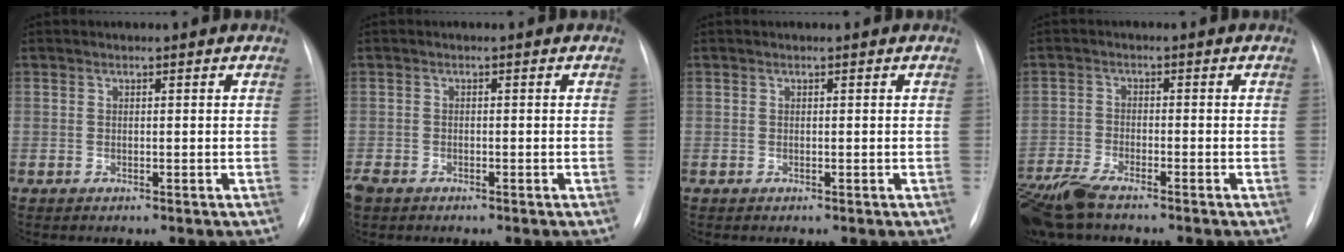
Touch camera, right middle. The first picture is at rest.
{"total": 2.9, "force": [-2.1, 1.7, 1.1], "torque": [-0.025, -0.003, -0.034]}
{"total": 0.0}
{"total": 8.2, "force": [-6.7, 1.8, 4.4], "torque": [-0.093, -0.020, -0.126]}